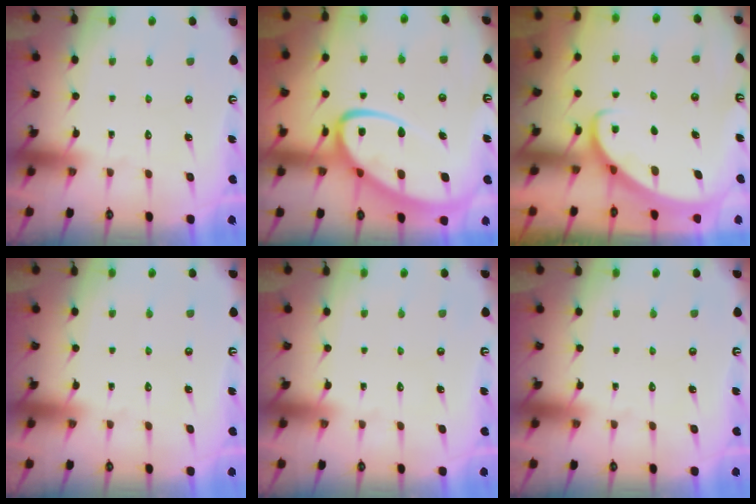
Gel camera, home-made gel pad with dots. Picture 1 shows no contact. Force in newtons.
{"total": 14.3, "press": 14.3, "slide": 1.3}
{"total": 2.7, "press": 2.7, "slide": 0.2}
{"total": 0.0}
{"total": 0.0}
{"total": 0.0}